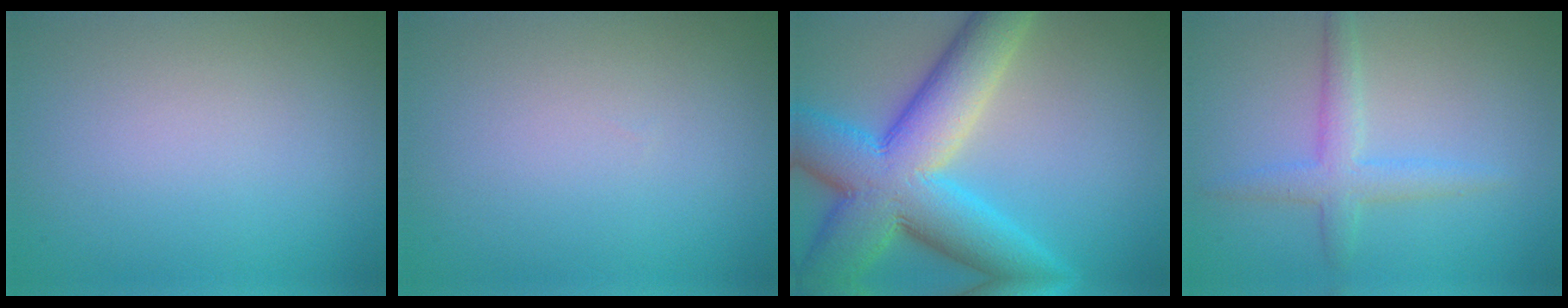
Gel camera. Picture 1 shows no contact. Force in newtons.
{"total": 0.0}
{"total": 10.7, "press": 10.7, "slide": 0.8}
{"total": 2.7, "press": 2.7, "slide": 0.1}